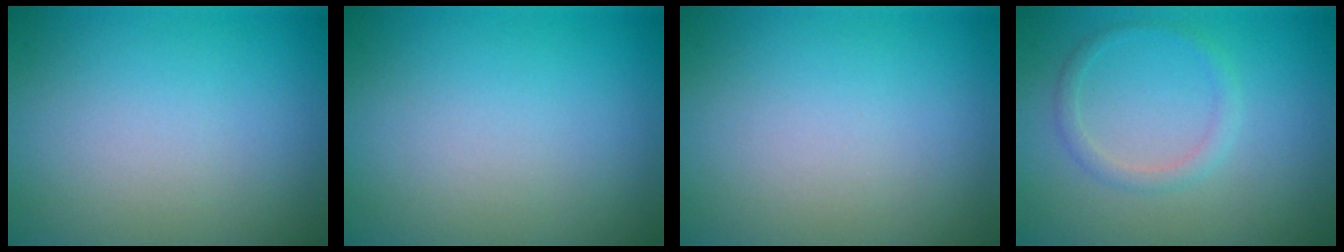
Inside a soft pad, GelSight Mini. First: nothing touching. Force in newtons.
{"total": 0.0}
{"total": 0.0}
{"total": 1.5, "press": 1.5, "slide": 0.1}